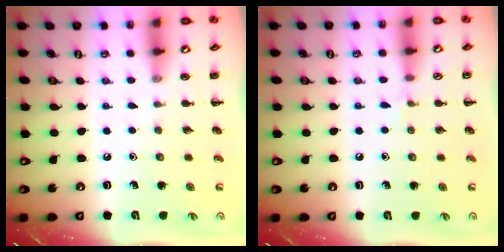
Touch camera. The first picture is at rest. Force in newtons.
{"total": 3.4, "press": 3.2, "slide": 1.3}